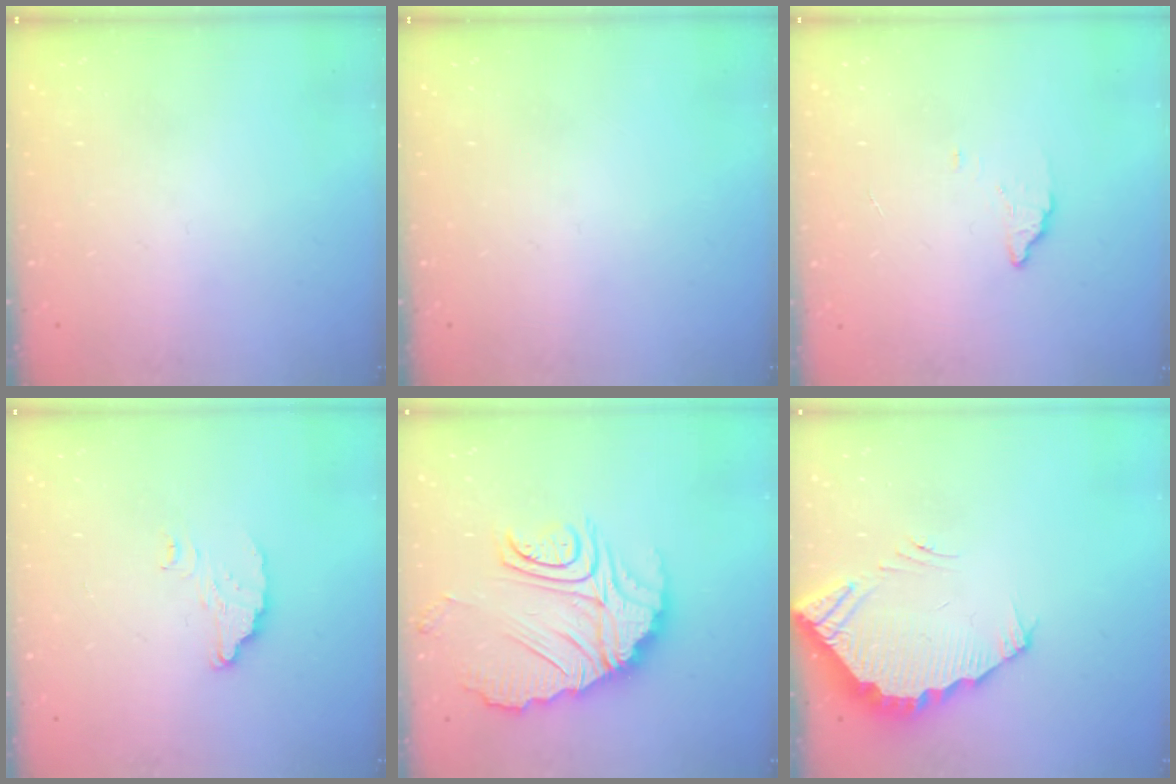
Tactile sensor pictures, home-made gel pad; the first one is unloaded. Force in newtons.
{"total": 0.0}
{"total": 2.4, "press": 2.4, "slide": 0.1}
{"total": 4.3, "press": 4.3, "slide": 0.1}
{"total": 18.4, "press": 18.3, "slide": 1.8}
{"total": 3.7, "press": 3.7, "slide": 0.3}